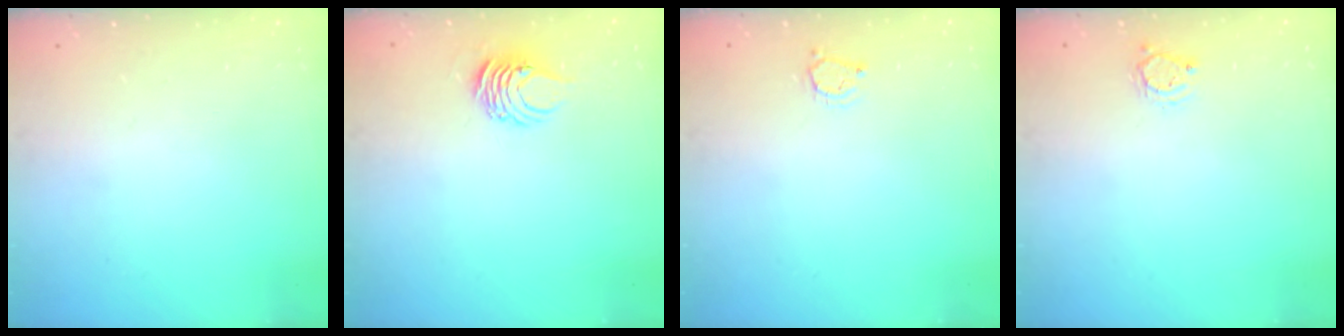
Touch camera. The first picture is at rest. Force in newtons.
{"total": 6.7, "press": 6.6, "slide": 1.2}
{"total": 3.5, "press": 3.5, "slide": 0.4}
{"total": 4.8, "press": 4.8, "slide": 0.4}